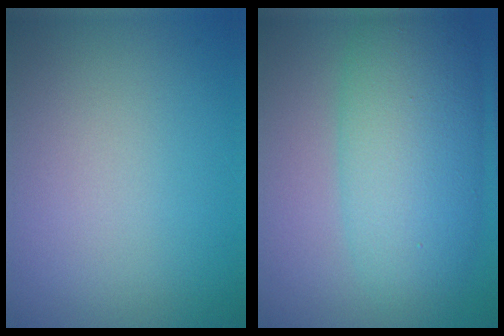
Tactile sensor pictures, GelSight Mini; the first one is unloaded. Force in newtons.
{"total": 8.4, "press": 8.4, "slide": 0.2}